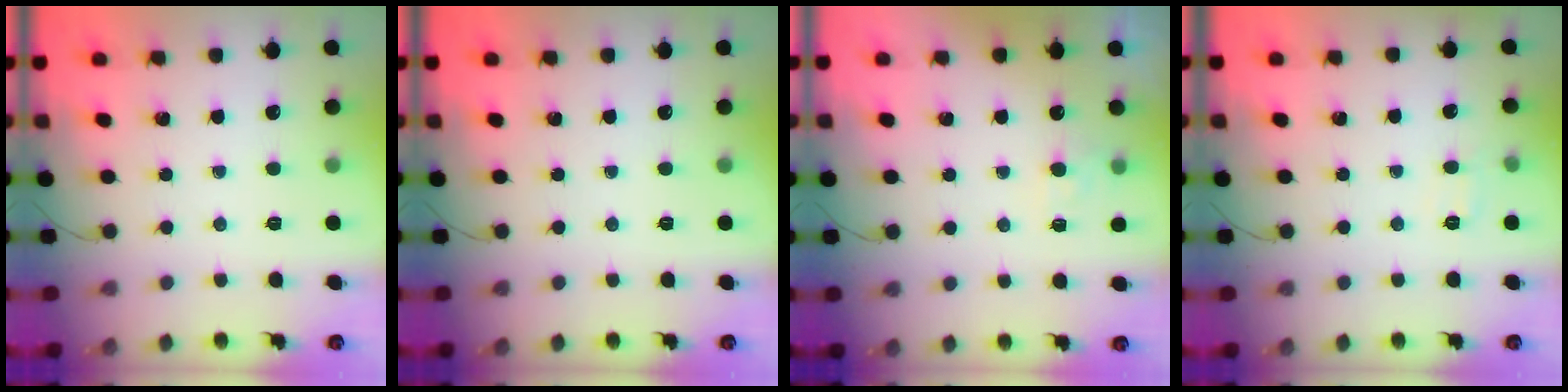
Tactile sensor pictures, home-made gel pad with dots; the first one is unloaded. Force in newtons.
{"total": 0.0}
{"total": 2.5, "press": 2.1, "slide": 1.5}
{"total": 6.3, "press": 6.2, "slide": 1.1}